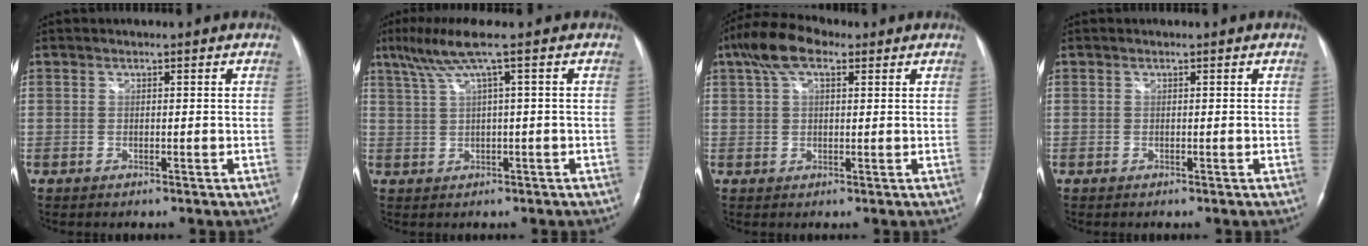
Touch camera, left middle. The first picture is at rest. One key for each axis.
{"total": 5.5, "fx": 2.7, "fy": -1.1, "fz": 4.7, "tx": -0.104, "ty": 0.025, "tz": 0.057}
{"total": 7.0, "fx": 3.7, "fy": 3.1, "fz": 5.1, "tx": -0.108, "ty": 0.032, "tz": 0.066}
{"total": 0.0}